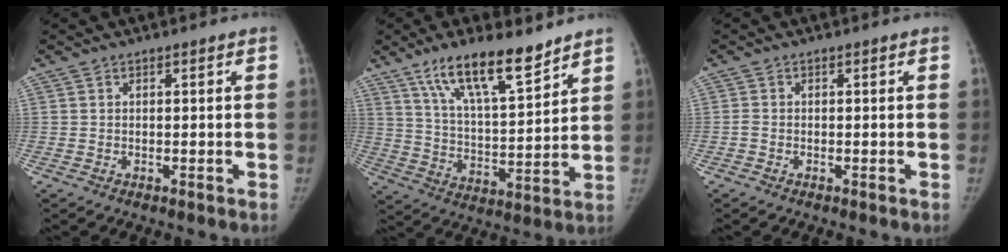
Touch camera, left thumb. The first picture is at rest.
{"total": 15.6, "force": [10.8, 4.4, 10.3], "torque": [-0.155, -0.060, 0.198]}
{"total": 1.0, "force": [-0.5, 0.7, 0.5], "torque": [-0.014, 0.000, -0.011]}